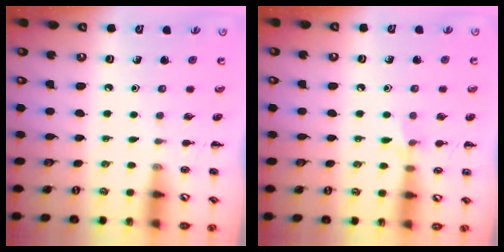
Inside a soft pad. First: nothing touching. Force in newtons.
{"total": 4.9, "press": 4.7, "slide": 1.3}